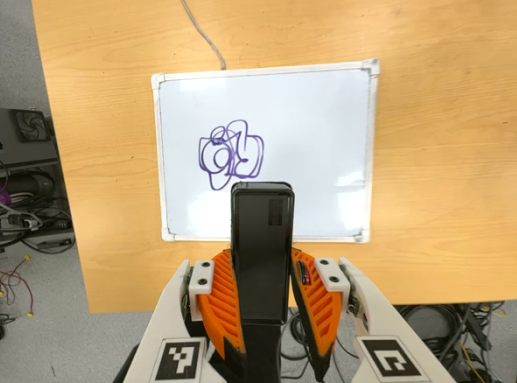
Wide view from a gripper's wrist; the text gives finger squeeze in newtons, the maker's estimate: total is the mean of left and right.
{"total": 5.9, "left": 4.0, "right": 7.9}